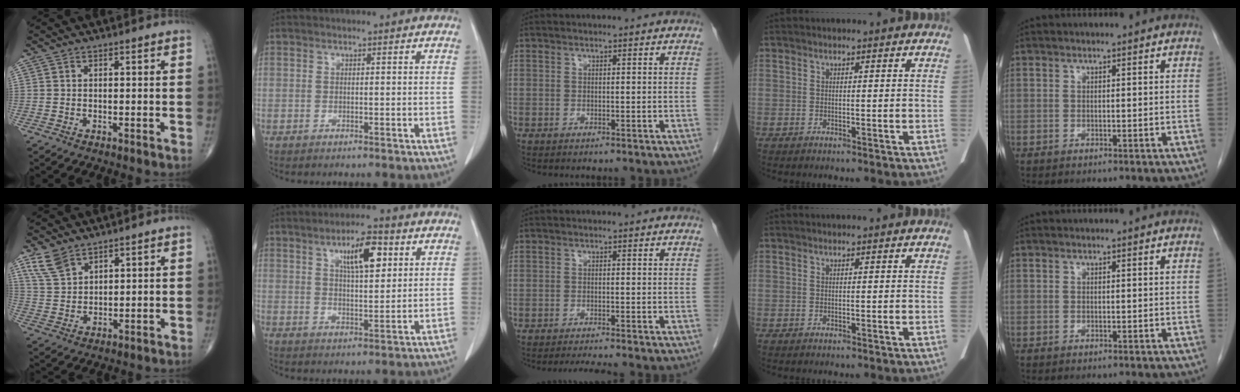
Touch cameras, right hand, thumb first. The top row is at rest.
{"thumb": {"total": 5.5, "force": [4.2, 2.6, 2.5], "torque": [-0.047, -0.017, 0.094]}, "index": {"total": 7.8, "force": [3.4, 2.1, 6.7], "torque": [-0.115, 0.006, 0.058]}, "middle": {"total": 2.3, "force": [-2.0, -0.8, 0.7], "torque": [-0.018, -0.011, -0.036]}}